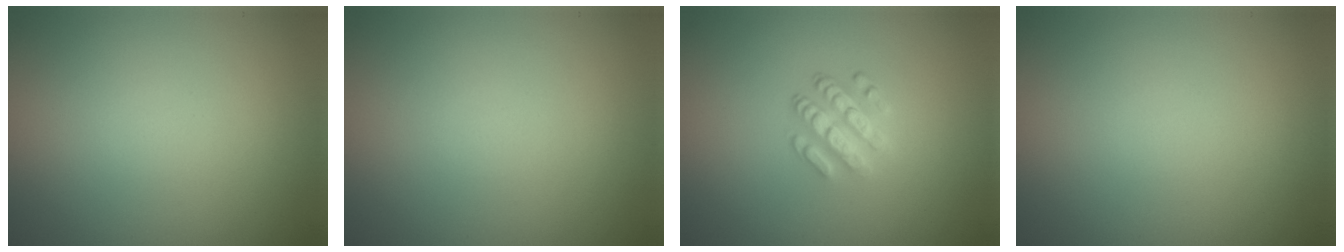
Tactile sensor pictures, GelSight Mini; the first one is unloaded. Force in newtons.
{"total": 0.0}
{"total": 3.5, "press": 2.6, "slide": 2.3}
{"total": 0.0}